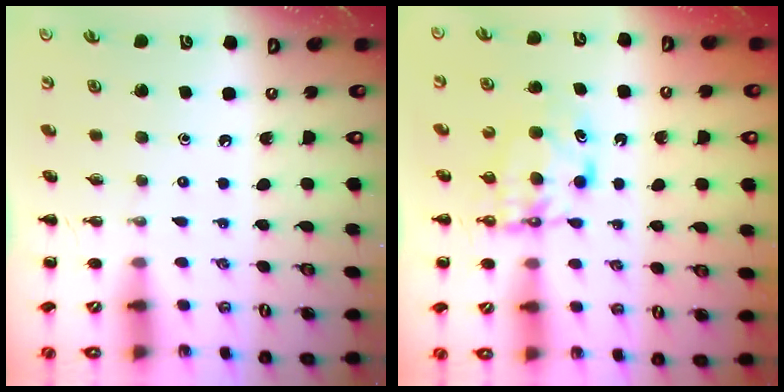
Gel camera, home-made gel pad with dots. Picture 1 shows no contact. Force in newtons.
{"total": 6.8, "press": 6.7, "slide": 0.8}